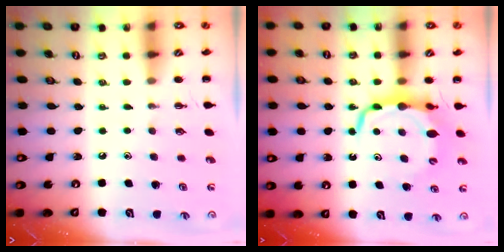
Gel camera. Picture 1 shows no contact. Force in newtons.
{"total": 7.2, "press": 7.2, "slide": 0.4}